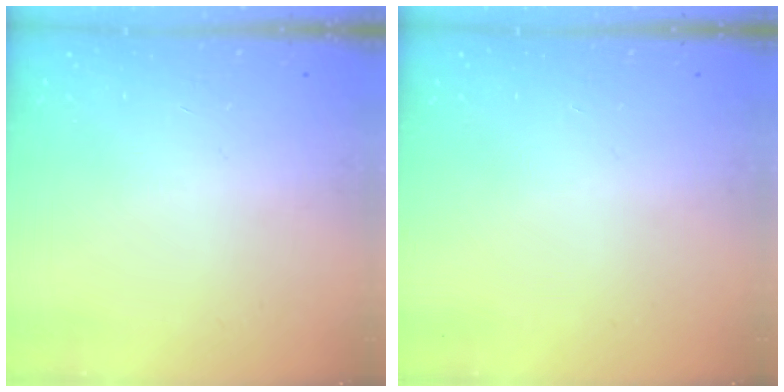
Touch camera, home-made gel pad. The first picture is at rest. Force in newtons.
{"total": 0.0}